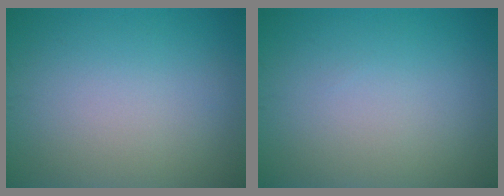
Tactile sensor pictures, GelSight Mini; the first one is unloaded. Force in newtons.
{"total": 0.0}